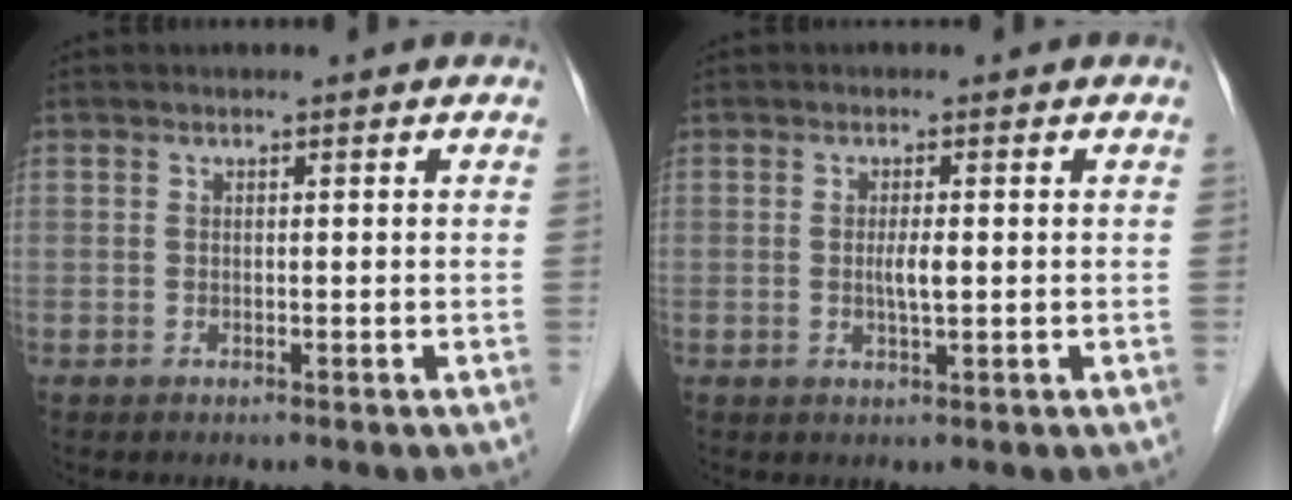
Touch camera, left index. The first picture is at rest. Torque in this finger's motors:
{"motor_torque": [0.31, 0.21, 0.07, 0.02]}